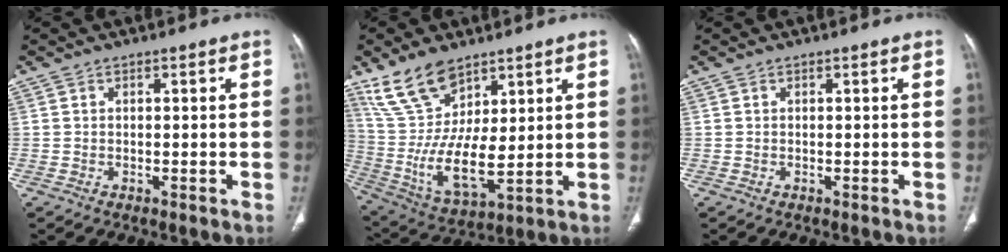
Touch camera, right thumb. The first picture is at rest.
{"total": 15.2, "force": [8.4, 6.9, 10.7], "torque": [-0.194, -0.040, 0.181]}
{"total": 0.0}